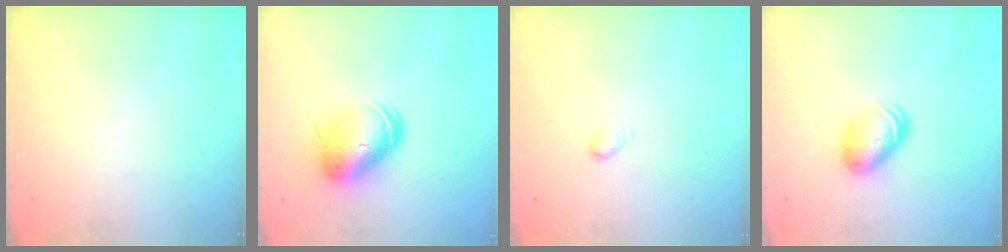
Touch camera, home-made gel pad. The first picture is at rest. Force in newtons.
{"total": 10.5, "press": 10.3, "slide": 2.1}
{"total": 2.3, "press": 2.3, "slide": 0.4}
{"total": 9.3, "press": 9.3, "slide": 1.1}